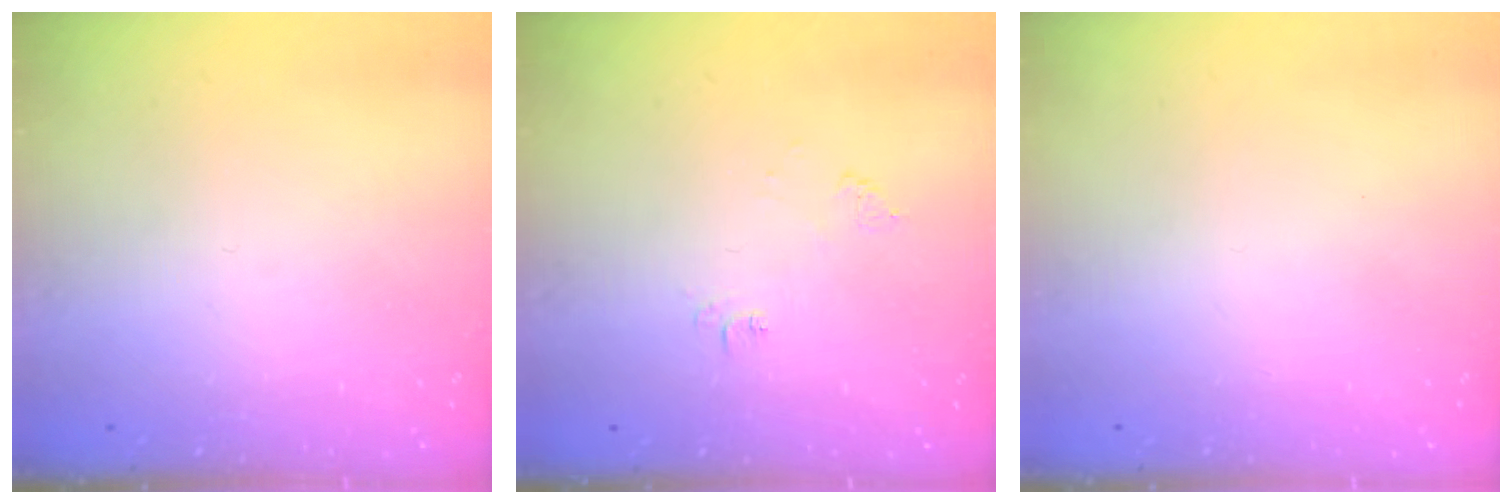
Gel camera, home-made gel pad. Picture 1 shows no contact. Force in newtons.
{"total": 5.1, "press": 5.0, "slide": 0.6}
{"total": 1.5, "press": 1.5, "slide": 0.1}